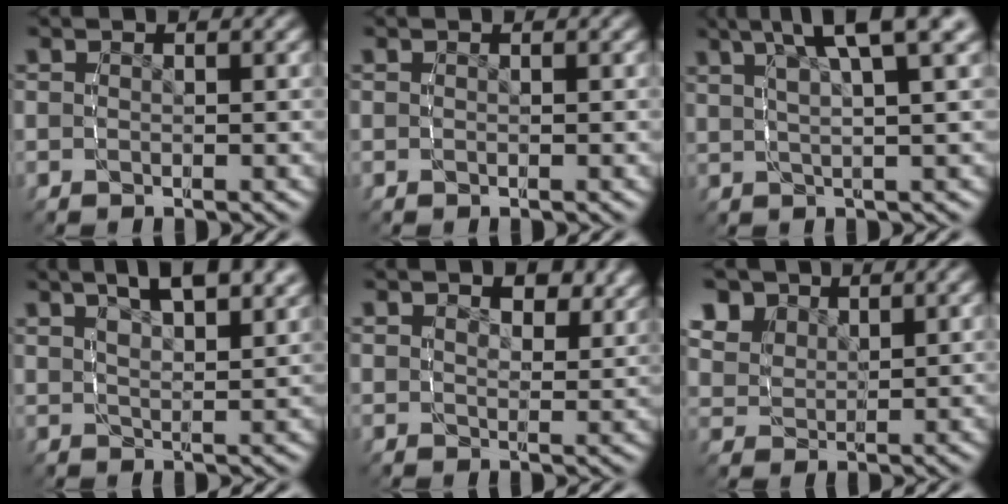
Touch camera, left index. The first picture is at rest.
{"total": 0.0}
{"total": 7.7, "force": [4.6, 1.7, 5.9], "torque": [-0.082, 0.023, 0.071]}
{"total": 6.2, "force": [4.3, 1.9, 4.0], "torque": [-0.057, 0.008, 0.074]}
{"total": 2.9, "force": [2.4, 0.9, 1.4], "torque": [-0.016, -0.007, 0.045]}
{"total": 6.8, "force": [3.6, 4.9, 3.1], "torque": [-0.066, 0.006, 0.064]}